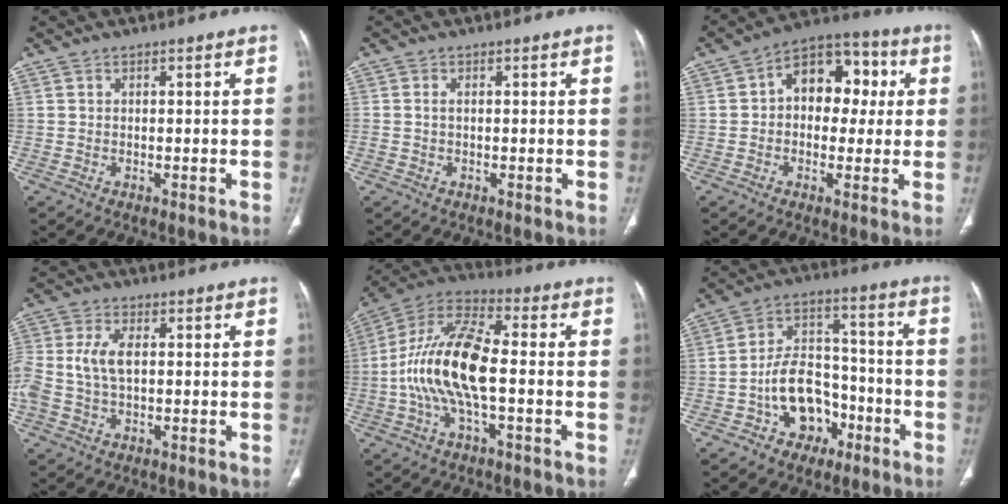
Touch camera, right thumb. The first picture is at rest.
{"total": 0.9, "force": [0.0, 0.5, 0.7], "torque": [-0.020, 0.002, 0.002]}
{"total": 12.9, "force": [1.9, 8.9, 9.1], "torque": [-0.084, 0.029, 0.016]}
{"total": 8.6, "force": [0.4, 5.0, 7.1], "torque": [-0.178, 0.013, 0.011]}
{"total": 16.1, "force": [-1.8, 6.0, 14.8], "torque": [-0.308, 0.037, -0.041]}
{"total": 13.1, "force": [-5.3, 9.2, 7.7], "torque": [-0.090, 0.054, -0.086]}